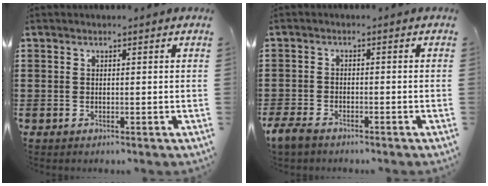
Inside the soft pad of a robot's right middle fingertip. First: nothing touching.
{"total": 2.7, "force": [-2.2, 1.1, 1.1], "torque": [-0.043, -0.001, -0.051]}